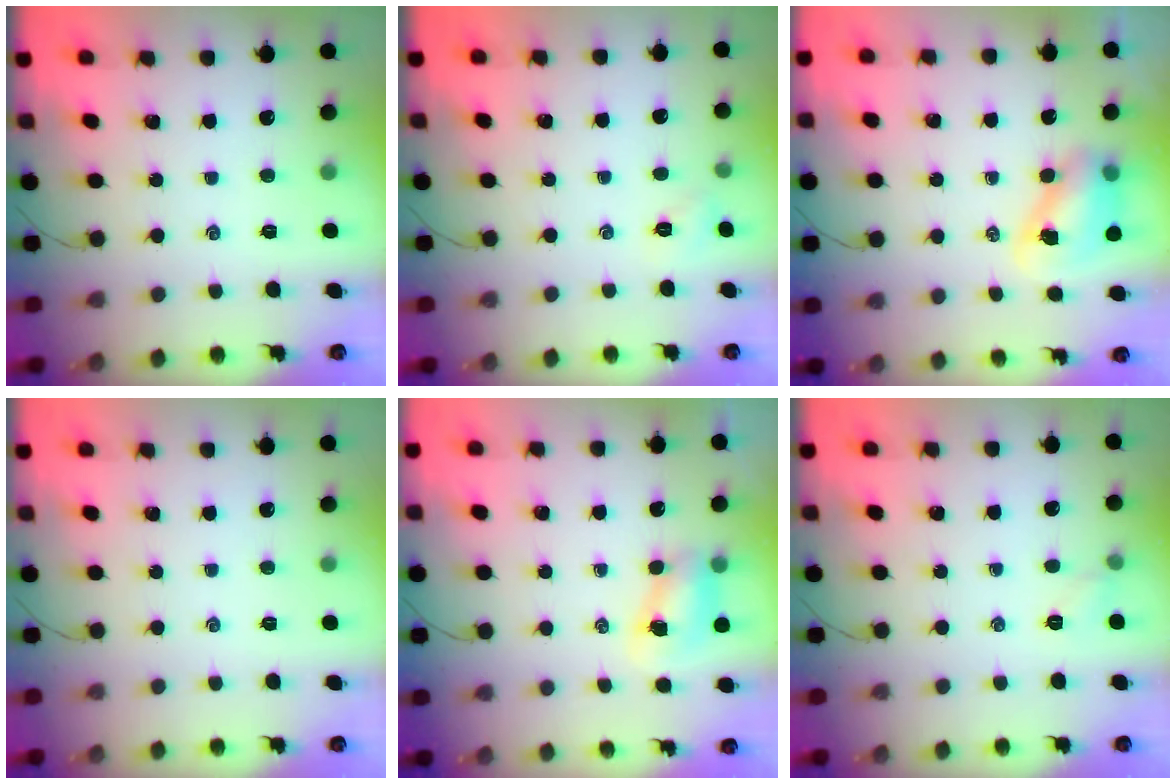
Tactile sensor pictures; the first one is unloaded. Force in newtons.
{"total": 2.1, "press": 2.1, "slide": 0.6}
{"total": 8.0, "press": 7.8, "slide": 1.8}
{"total": 0.0}
{"total": 7.0, "press": 6.9, "slide": 0.9}
{"total": 5.2, "press": 5.0, "slide": 1.5}